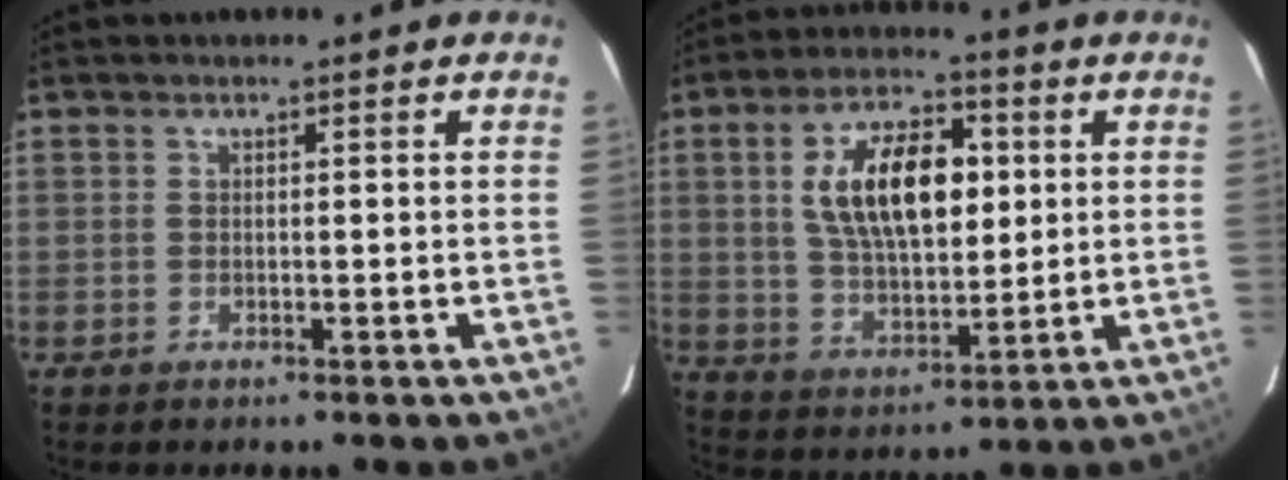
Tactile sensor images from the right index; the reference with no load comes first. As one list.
[{"total": 15.4, "force": [3.4, 7.8, 12.8], "torque": [-0.225, 0.018, 0.066]}]